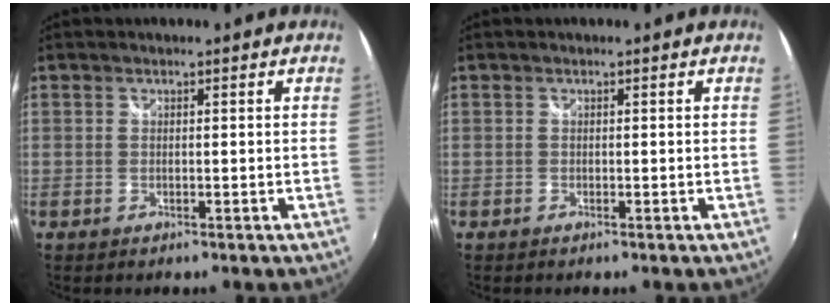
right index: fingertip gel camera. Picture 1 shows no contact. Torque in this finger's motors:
{"motor_torque": [0.00, 0.00, 0.00, 0.00]}